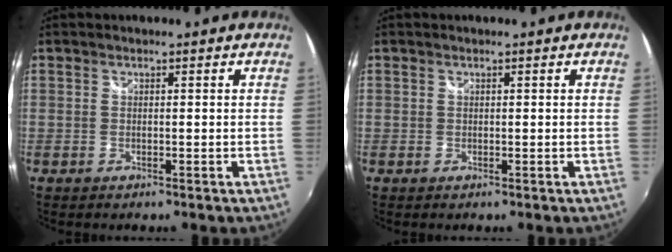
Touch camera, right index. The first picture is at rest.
{"total": 0.0}